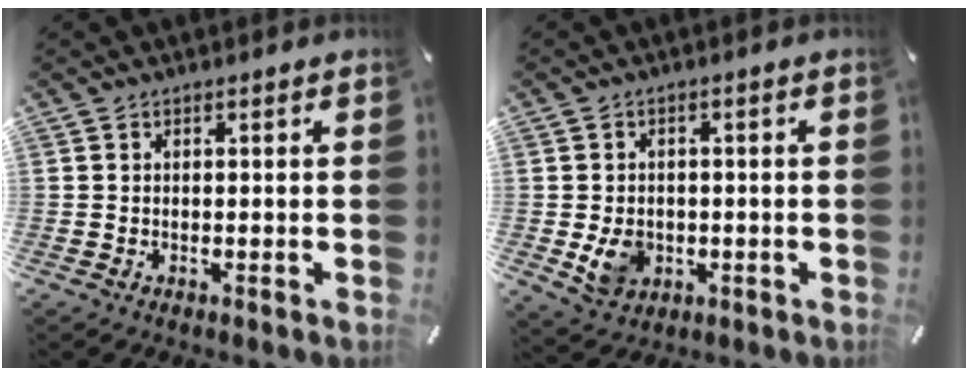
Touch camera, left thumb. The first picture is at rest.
{"total": 6.6, "force": [-0.9, 5.6, 3.3], "torque": [-0.054, -0.001, -0.017]}